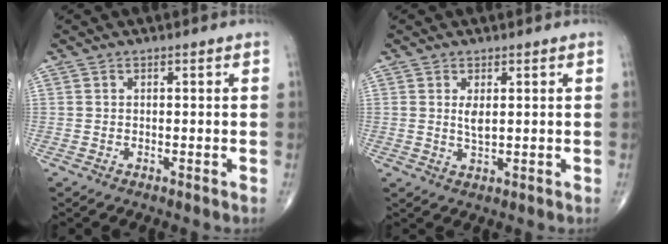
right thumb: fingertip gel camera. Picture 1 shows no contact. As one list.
[{"total": 2.5, "force": [0.7, 0.9, 2.2], "torque": [-0.041, -0.009, 0.016]}]